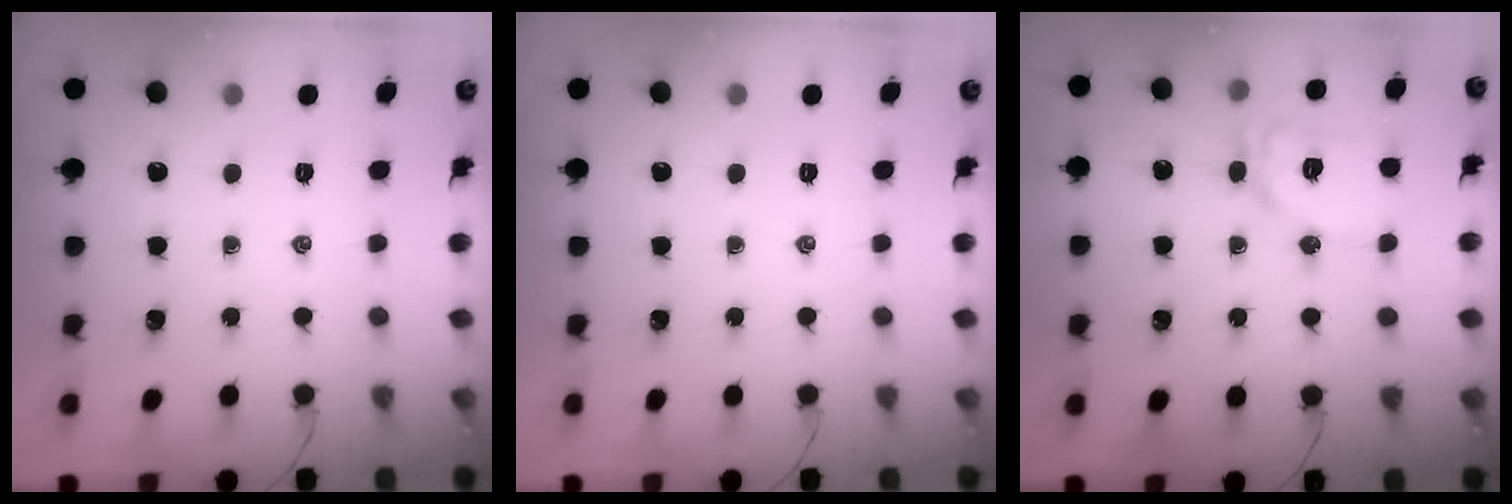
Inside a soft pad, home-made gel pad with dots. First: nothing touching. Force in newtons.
{"total": 0.0}
{"total": 11.3, "press": 11.3, "slide": 1.1}